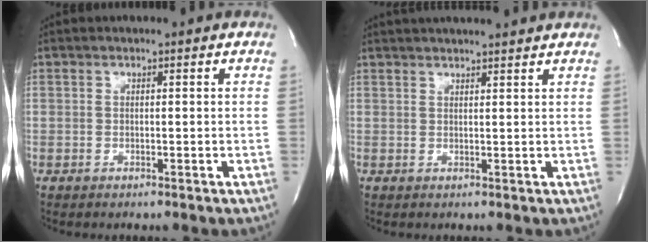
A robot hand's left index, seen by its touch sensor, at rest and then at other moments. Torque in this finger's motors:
{"motor_torque": [0.09, -0.20, 0.26, 0.13]}